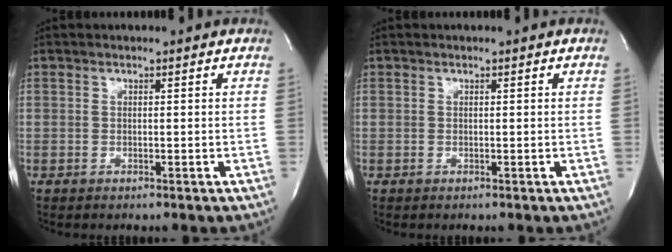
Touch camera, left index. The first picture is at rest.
{"total": 0.0}